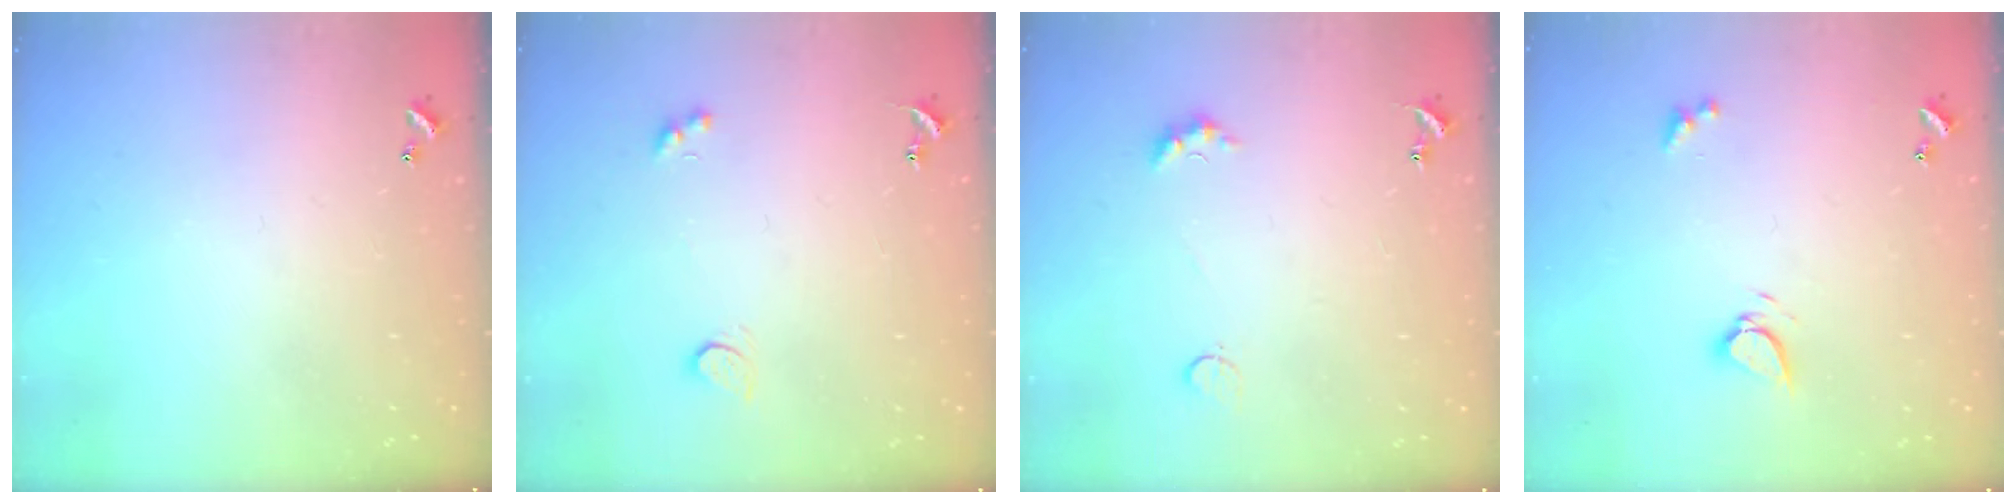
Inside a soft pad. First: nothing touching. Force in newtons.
{"total": 2.8, "press": 2.8, "slide": 0.5}
{"total": 2.8, "press": 2.7, "slide": 0.5}
{"total": 3.6, "press": 3.6, "slide": 0.2}